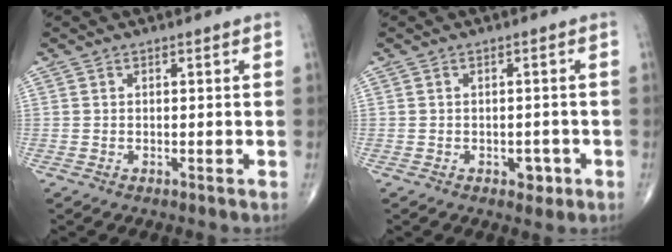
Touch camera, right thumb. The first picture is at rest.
{"total": 2.5, "force": [-1.1, 1.6, 1.5], "torque": [-0.007, 0.004, -0.011]}